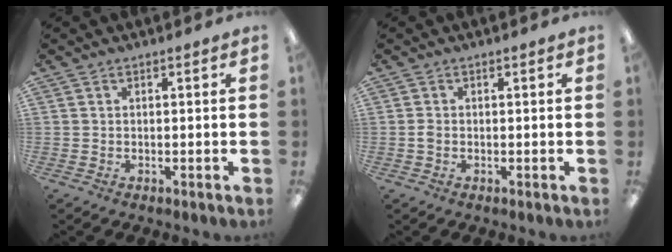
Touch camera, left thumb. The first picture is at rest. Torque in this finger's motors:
{"motor_torque": [-0.02, 0.02, -0.01, -0.07, 0.00]}